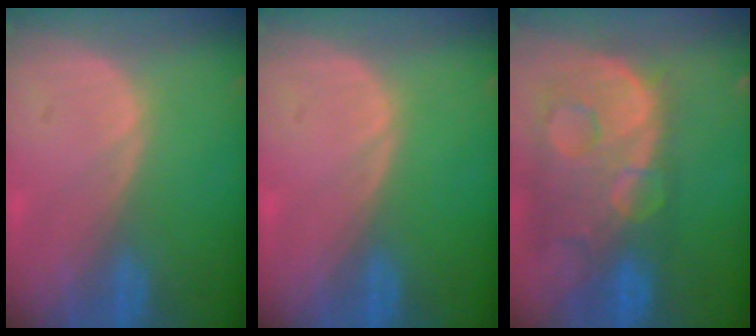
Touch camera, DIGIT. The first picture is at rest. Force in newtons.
{"total": 0.0}
{"total": 13.7, "press": 11.1, "slide": 8.0}